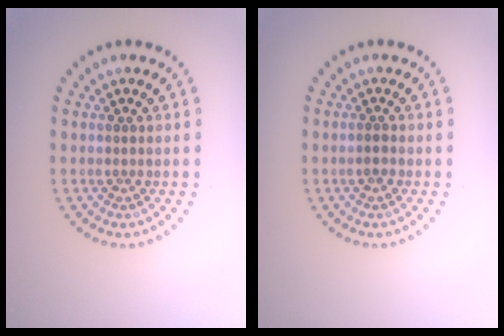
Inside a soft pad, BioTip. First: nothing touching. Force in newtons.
{"total": 0.9, "press": 0.9, "slide": 0.2}